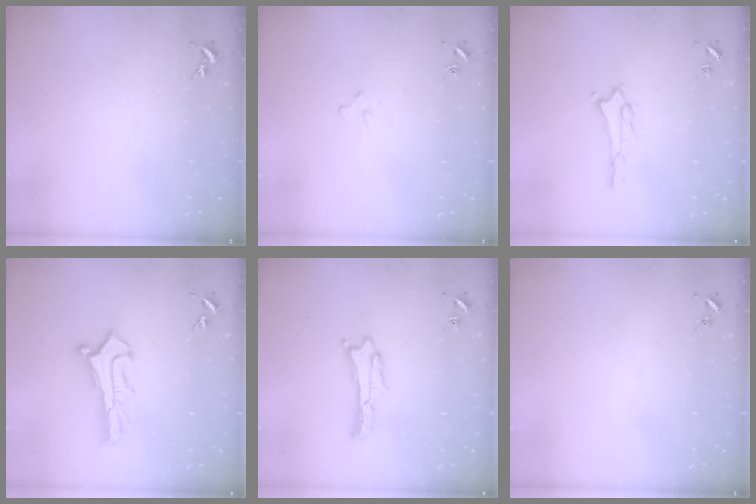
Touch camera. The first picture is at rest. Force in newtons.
{"total": 2.2, "press": 2.2, "slide": 0.2}
{"total": 1.5, "press": 1.5, "slide": 0.3}
{"total": 2.6, "press": 2.6, "slide": 0.2}
{"total": 1.1, "press": 1.1, "slide": 0.0}
{"total": 0.0}